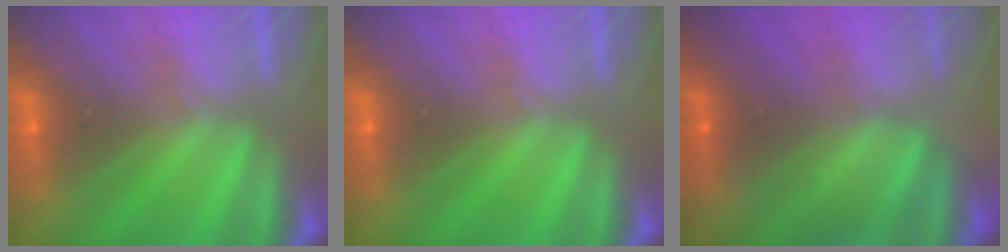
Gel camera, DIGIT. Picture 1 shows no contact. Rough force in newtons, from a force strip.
{"total": 0.0}
{"total": 1.7}